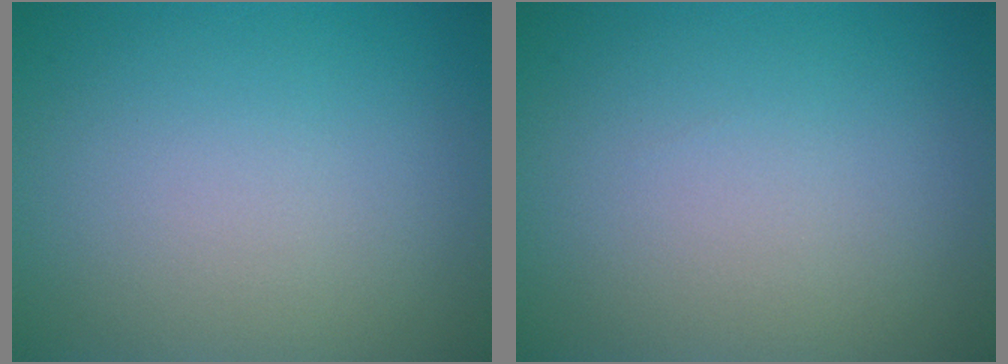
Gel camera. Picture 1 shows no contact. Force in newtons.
{"total": 0.0}